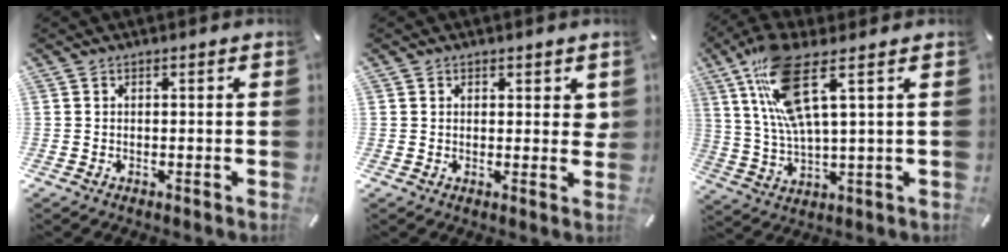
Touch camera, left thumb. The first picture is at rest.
{"total": 2.0, "force": [1.1, 1.4, 0.9], "torque": [0.006, -0.005, 0.014]}
{"total": 13.7, "force": [6.3, 3.6, 11.6], "torque": [-0.252, -0.010, 0.109]}